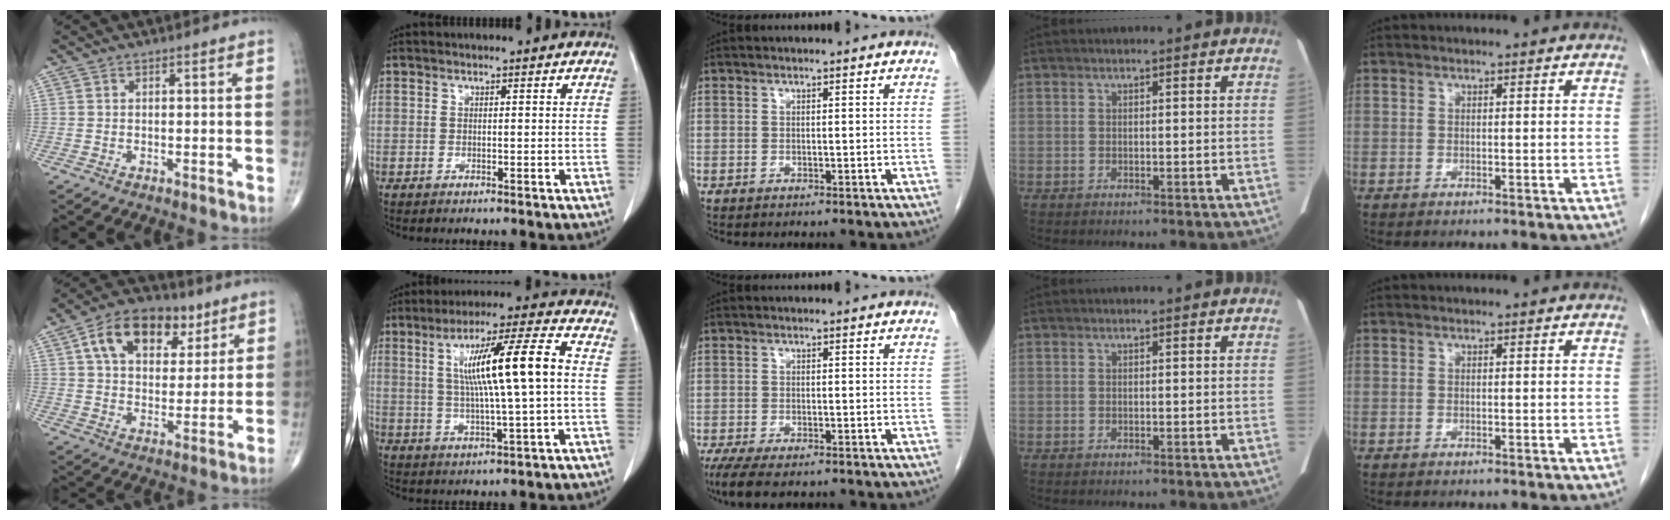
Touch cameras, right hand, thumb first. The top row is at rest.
{"thumb": {"total": 15.9, "force": [7.2, 10.0, 10.1], "torque": [-0.132, -0.011, 0.120]}, "index": {"total": 13.9, "force": [1.6, 0.8, 13.8], "torque": [-0.238, 0.018, 0.029]}, "middle": {"total": 5.8, "force": [-4.2, 1.7, 3.6], "torque": [-0.061, -0.014, -0.068]}}